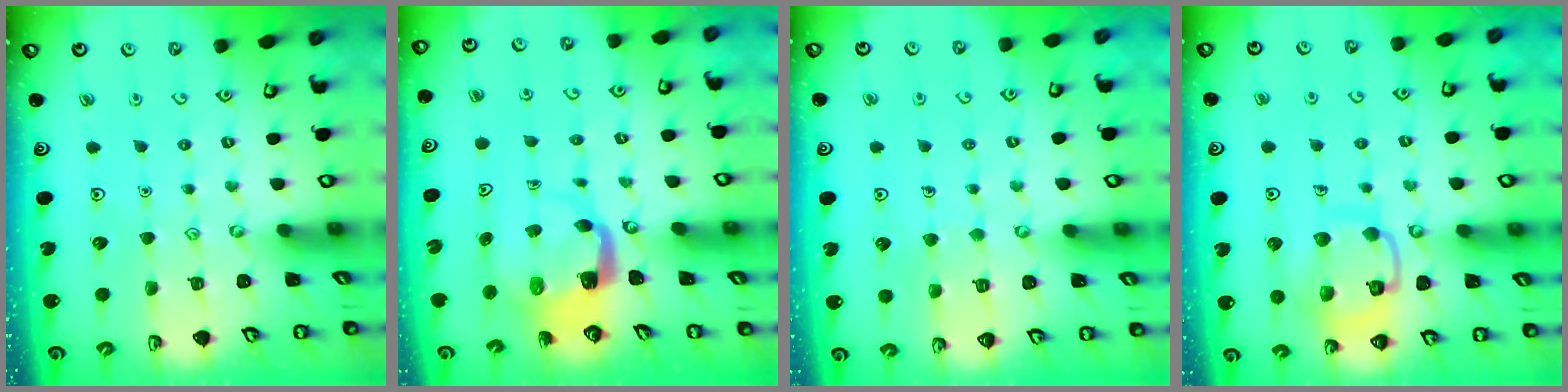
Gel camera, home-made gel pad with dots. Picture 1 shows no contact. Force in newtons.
{"total": 4.0, "press": 4.0, "slide": 0.4}
{"total": 4.8, "press": 4.8, "slide": 0.3}
{"total": 13.5, "press": 13.4, "slide": 1.3}